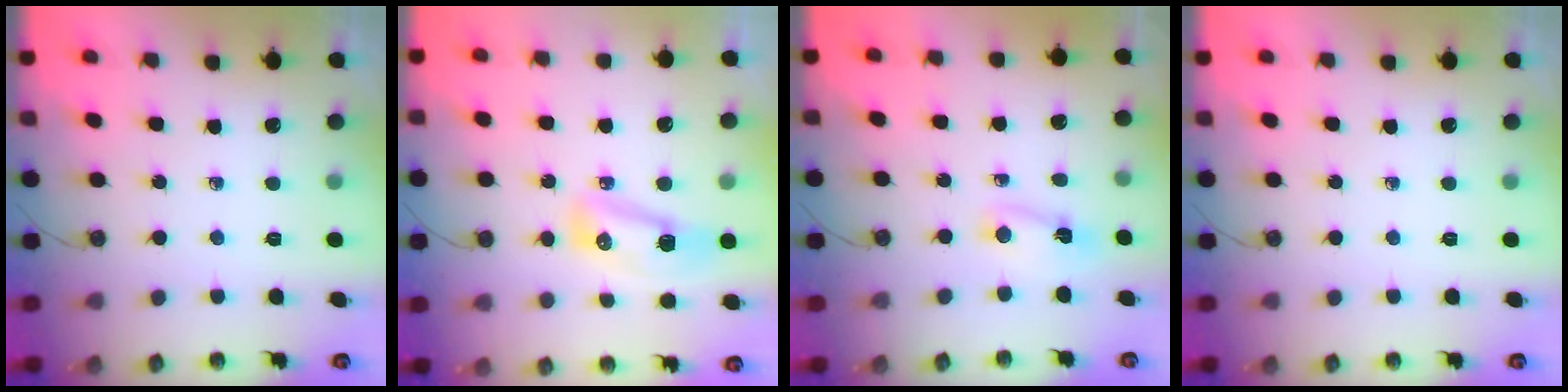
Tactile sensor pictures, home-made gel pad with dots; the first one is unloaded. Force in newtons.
{"total": 8.5, "press": 8.5, "slide": 0.6}
{"total": 2.4, "press": 2.3, "slide": 0.6}
{"total": 0.0}